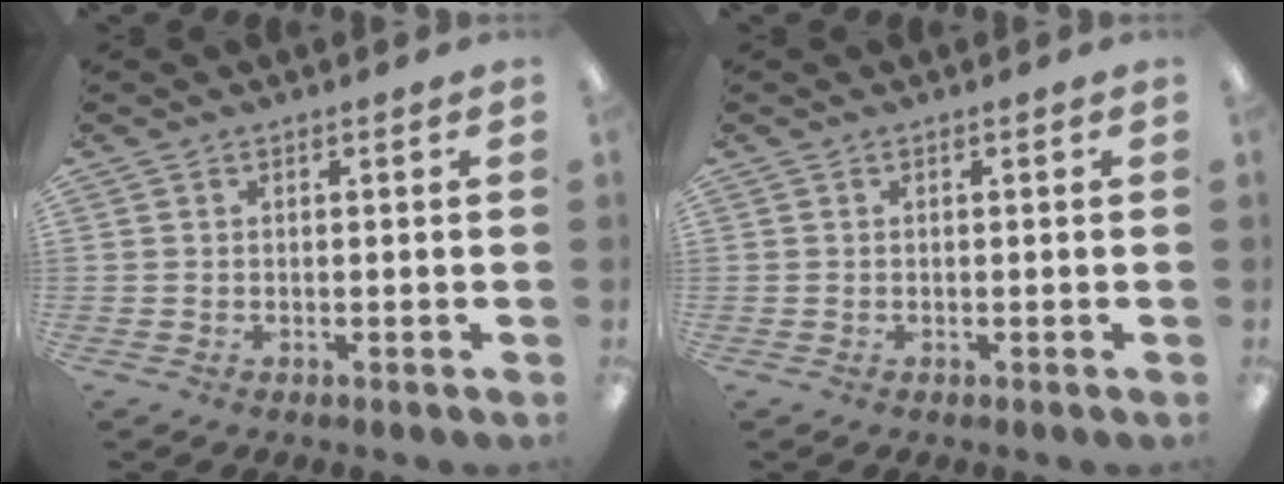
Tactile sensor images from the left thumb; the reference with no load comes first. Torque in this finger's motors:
{"motor_torque": [0.00, 0.00, 0.04, -0.04, 0.00]}